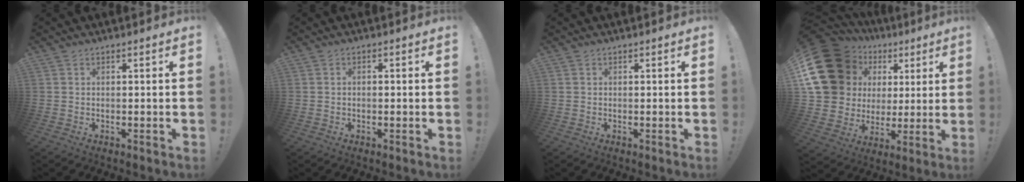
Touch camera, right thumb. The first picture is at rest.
{"total": 1.0, "force": [-0.5, 0.6, 0.6], "torque": [-0.018, 0.007, -0.009]}
{"total": 0.0}
{"total": 21.1, "force": [8.1, 16.1, 10.9], "torque": [-0.181, -0.045, 0.191]}